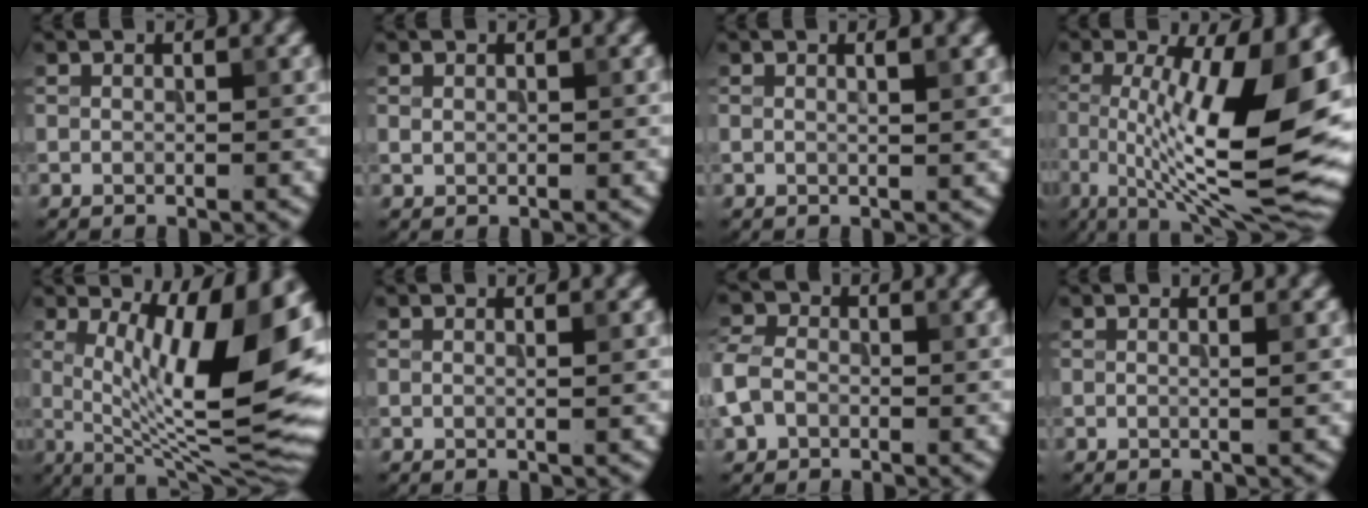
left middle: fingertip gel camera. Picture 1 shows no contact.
{"total": 0.5, "force": [0.1, 0.4, 0.2], "torque": [-0.005, 0.000, 0.002]}
{"total": 1.9, "force": [0.8, 0.6, 1.6], "torque": [-0.020, 0.004, 0.000]}
{"total": 13.4, "force": [-0.9, 3.4, 12.9], "torque": [-0.211, -0.006, -0.015]}
{"total": 14.3, "force": [1.9, 4.2, 13.6], "torque": [-0.190, -0.009, 0.031]}
{"total": 0.9, "force": [0.1, 0.4, 0.8], "torque": [-0.010, -0.002, -0.008]}
{"total": 4.1, "force": [-1.0, 3.1, 2.4], "torque": [-0.065, 0.007, -0.034]}
{"total": 1.5, "force": [0.3, 0.7, 1.3], "torque": [-0.010, -0.002, -0.016]}